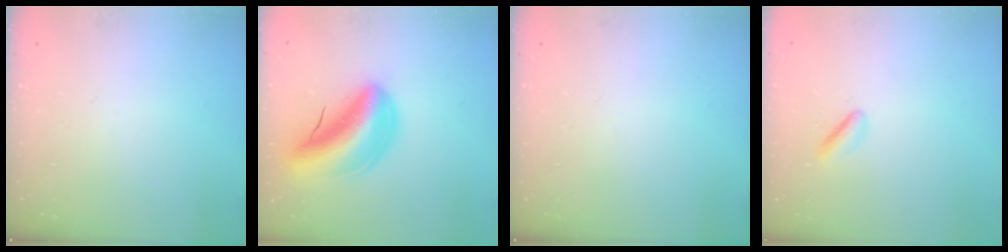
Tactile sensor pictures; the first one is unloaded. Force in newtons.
{"total": 16.5, "press": 15.8, "slide": 4.8}
{"total": 0.0}
{"total": 2.1, "press": 1.9, "slide": 0.9}